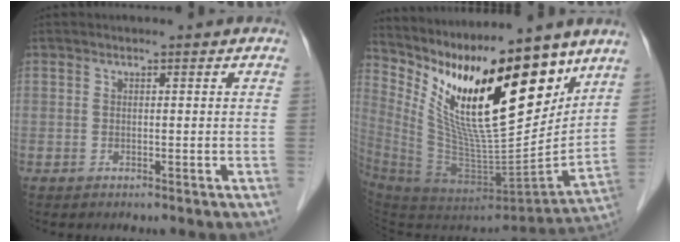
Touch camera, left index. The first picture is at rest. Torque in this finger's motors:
{"motor_torque": [2.14, 0.00, 1.06, 0.21]}